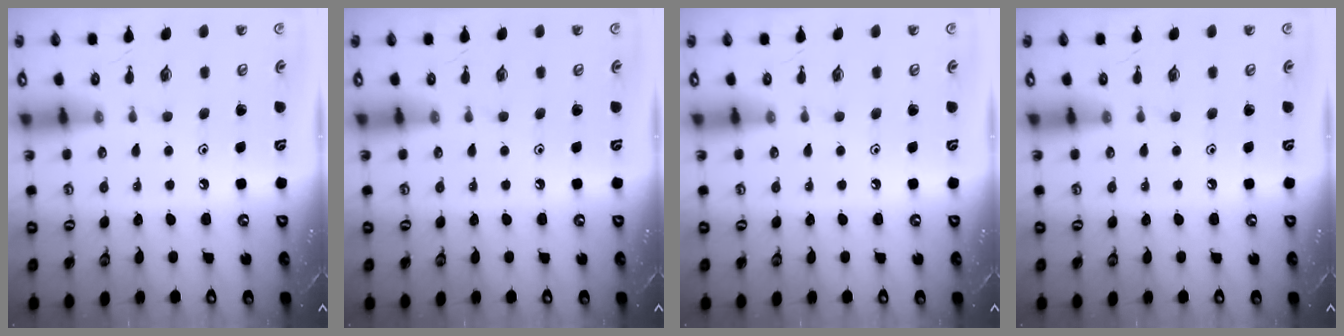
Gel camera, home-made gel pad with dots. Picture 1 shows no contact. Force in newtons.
{"total": 0.0}
{"total": 0.0}
{"total": 0.0}